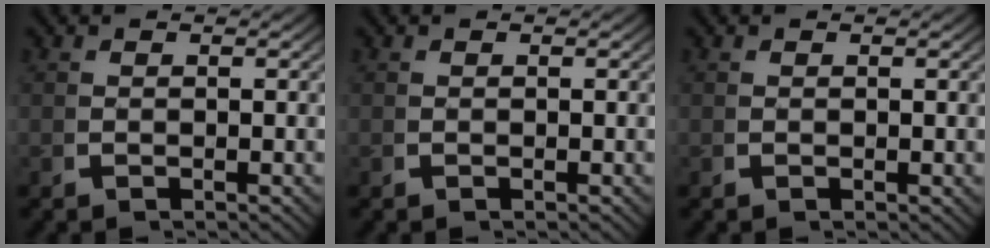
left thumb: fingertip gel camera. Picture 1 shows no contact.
{"total": 0.0}
{"total": 0.0}